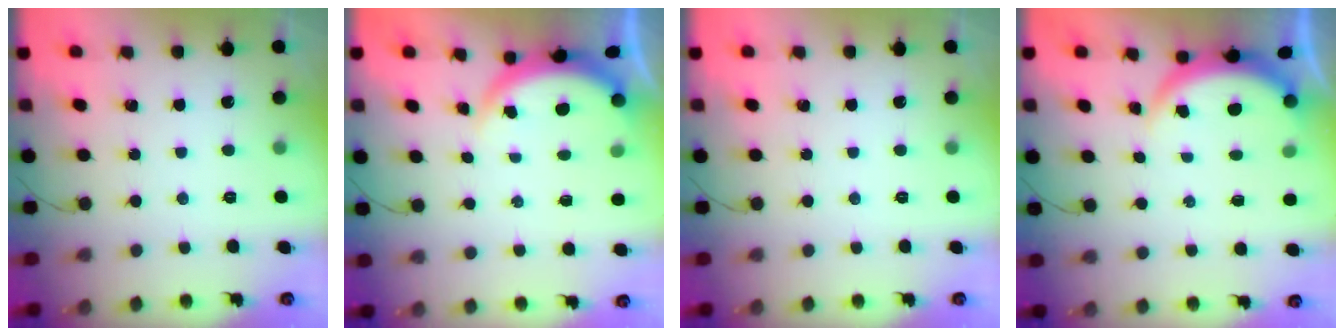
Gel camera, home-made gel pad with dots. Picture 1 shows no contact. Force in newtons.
{"total": 4.0, "press": 3.7, "slide": 1.5}
{"total": 0.0}
{"total": 3.7, "press": 3.7, "slide": 0.5}